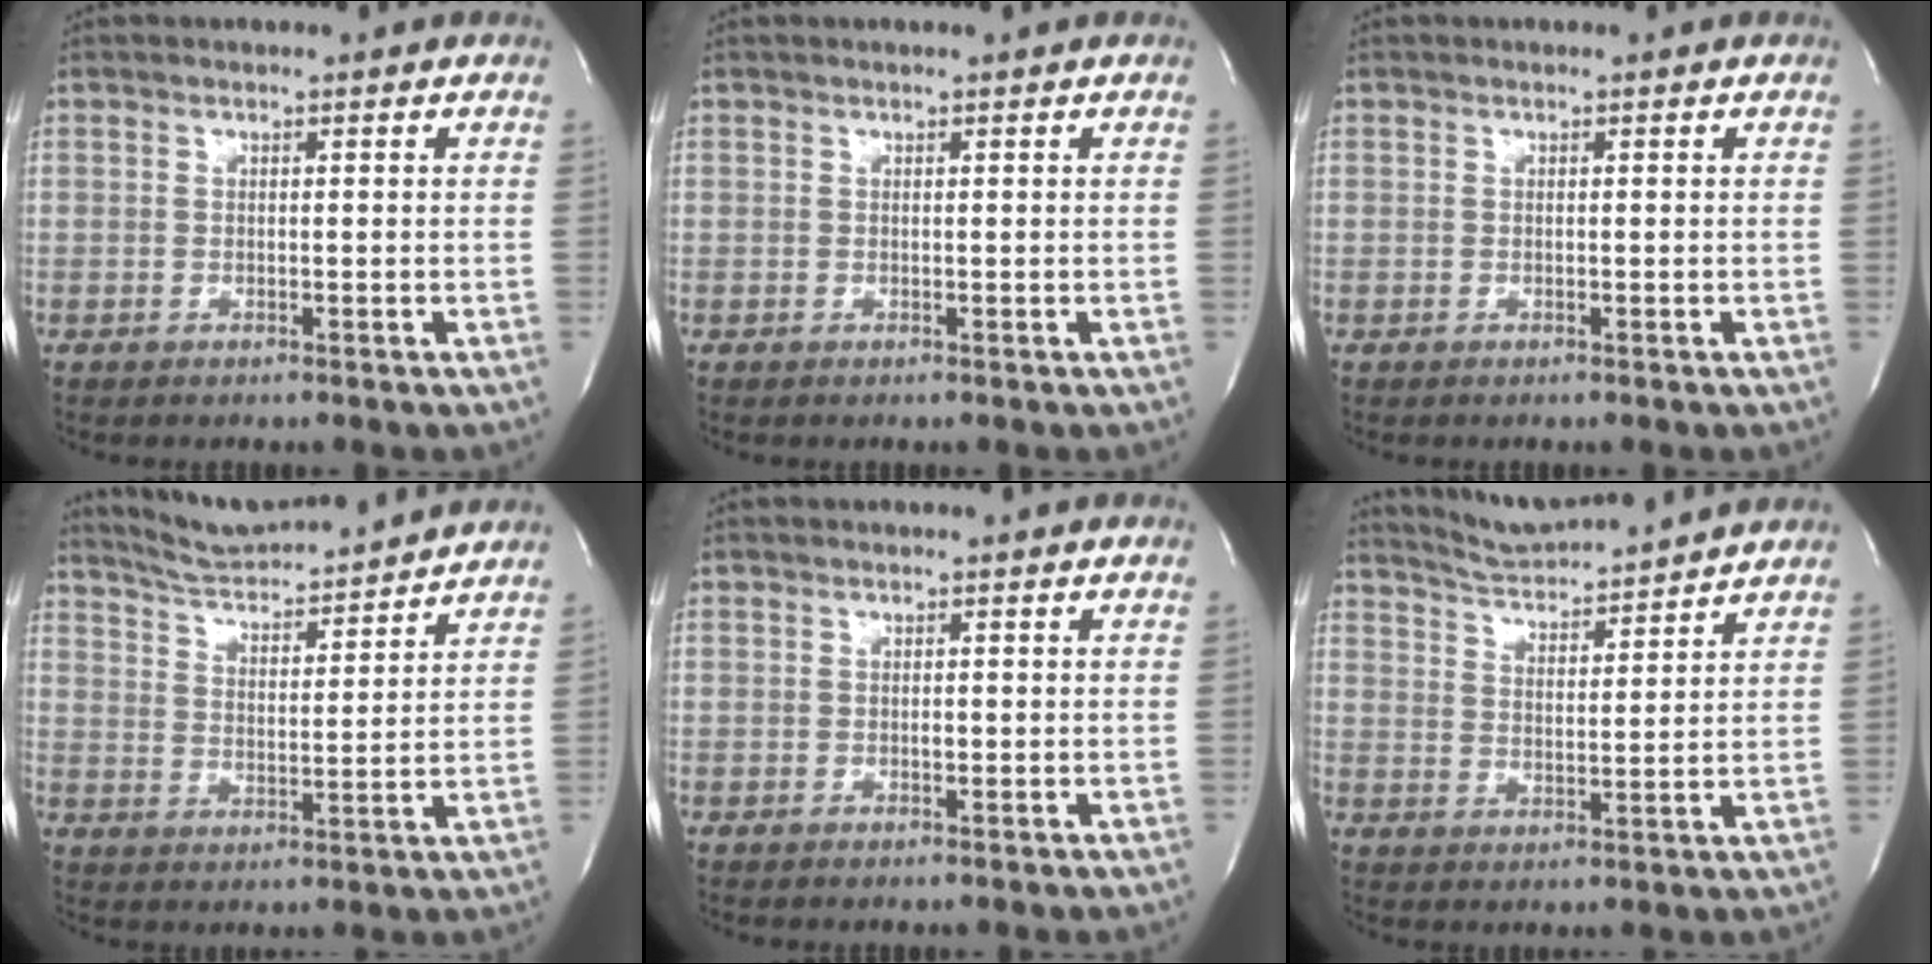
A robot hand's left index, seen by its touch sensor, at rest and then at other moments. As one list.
[{"total": 0.5, "force": [-0.5, -0.1, 0.2], "torque": [0.002, 0.003, -0.007]}, {"total": 0.0}, {"total": 12.0, "force": [11.5, 0.5, 3.5], "torque": [-0.062, 0.004, 0.179]}, {"total": 0.6, "force": [-0.3, 0.3, 0.4], "torque": [-0.013, -0.003, -0.006]}, {"total": 9.1, "force": [8.8, -0.3, 2.4], "torque": [-0.050, 0.008, 0.146]}]